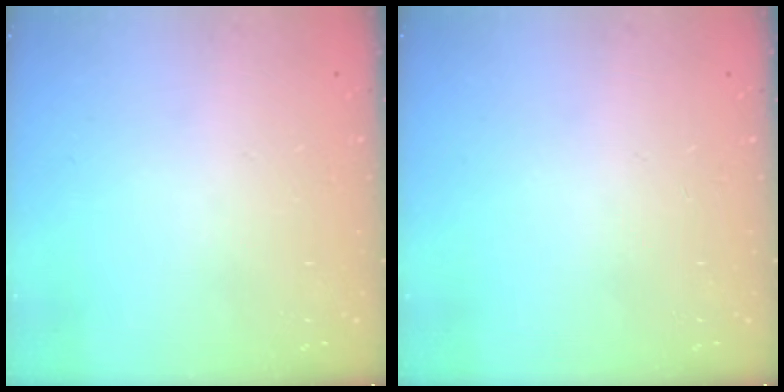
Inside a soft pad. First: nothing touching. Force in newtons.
{"total": 0.0}